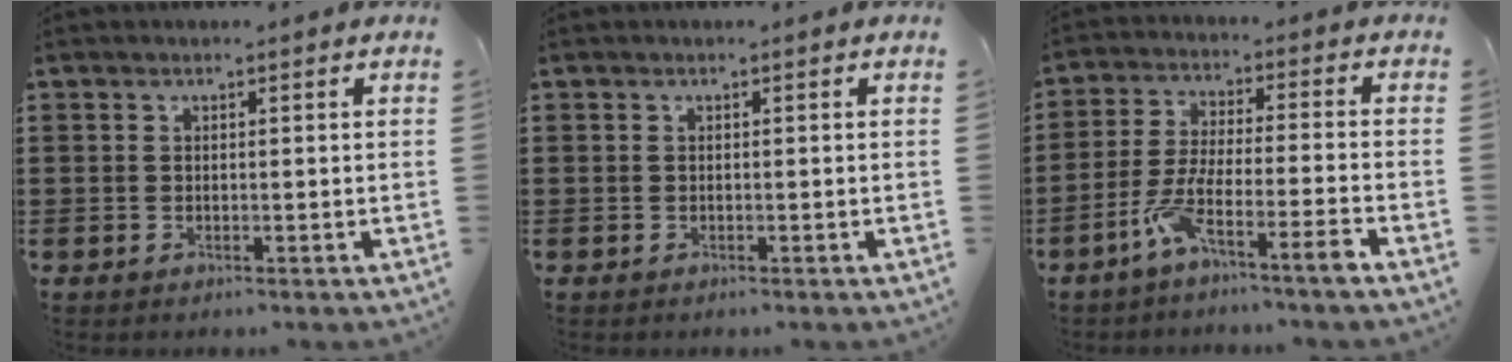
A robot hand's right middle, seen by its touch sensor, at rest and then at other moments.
{"total": 0.0}
{"total": 7.1, "force": [-5.3, 0.2, 4.8], "torque": [-0.098, -0.002, -0.101]}